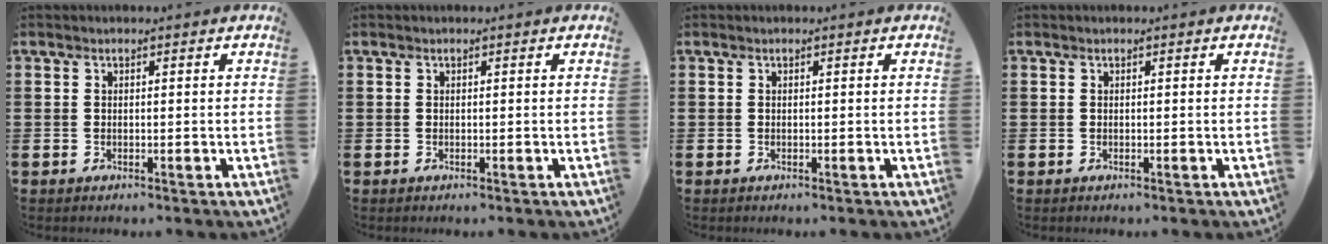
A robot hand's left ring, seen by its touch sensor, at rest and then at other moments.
{"total": 0.0}
{"total": 0.0}
{"total": 0.0}